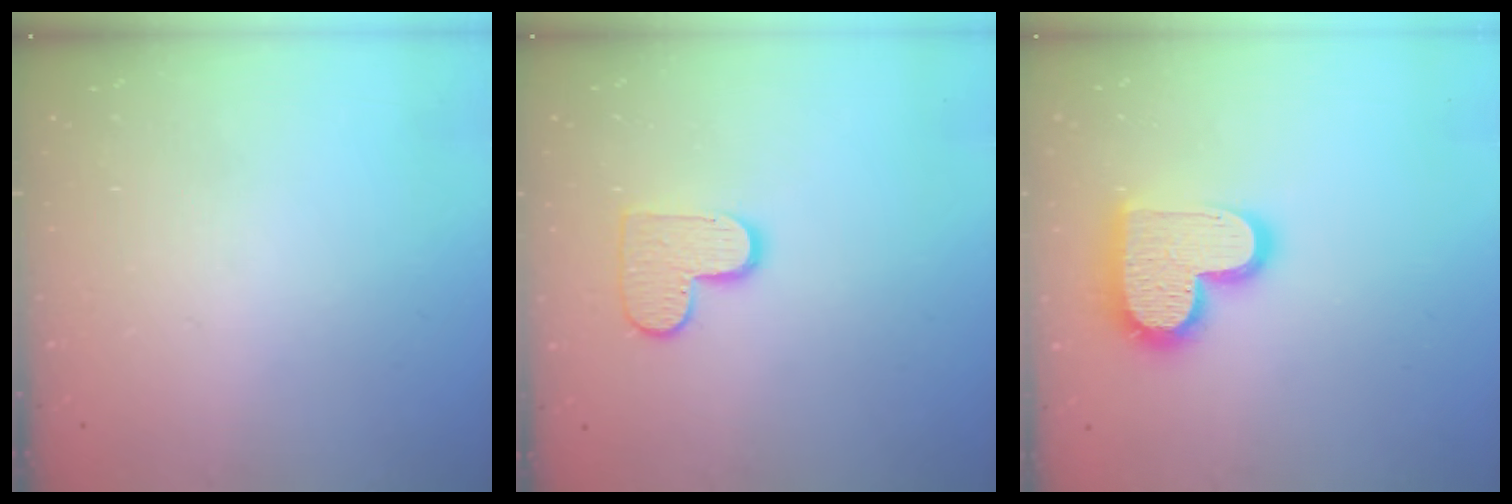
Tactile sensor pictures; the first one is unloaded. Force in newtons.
{"total": 10.0, "press": 10.0, "slide": 0.6}
{"total": 16.0, "press": 16.0, "slide": 1.1}